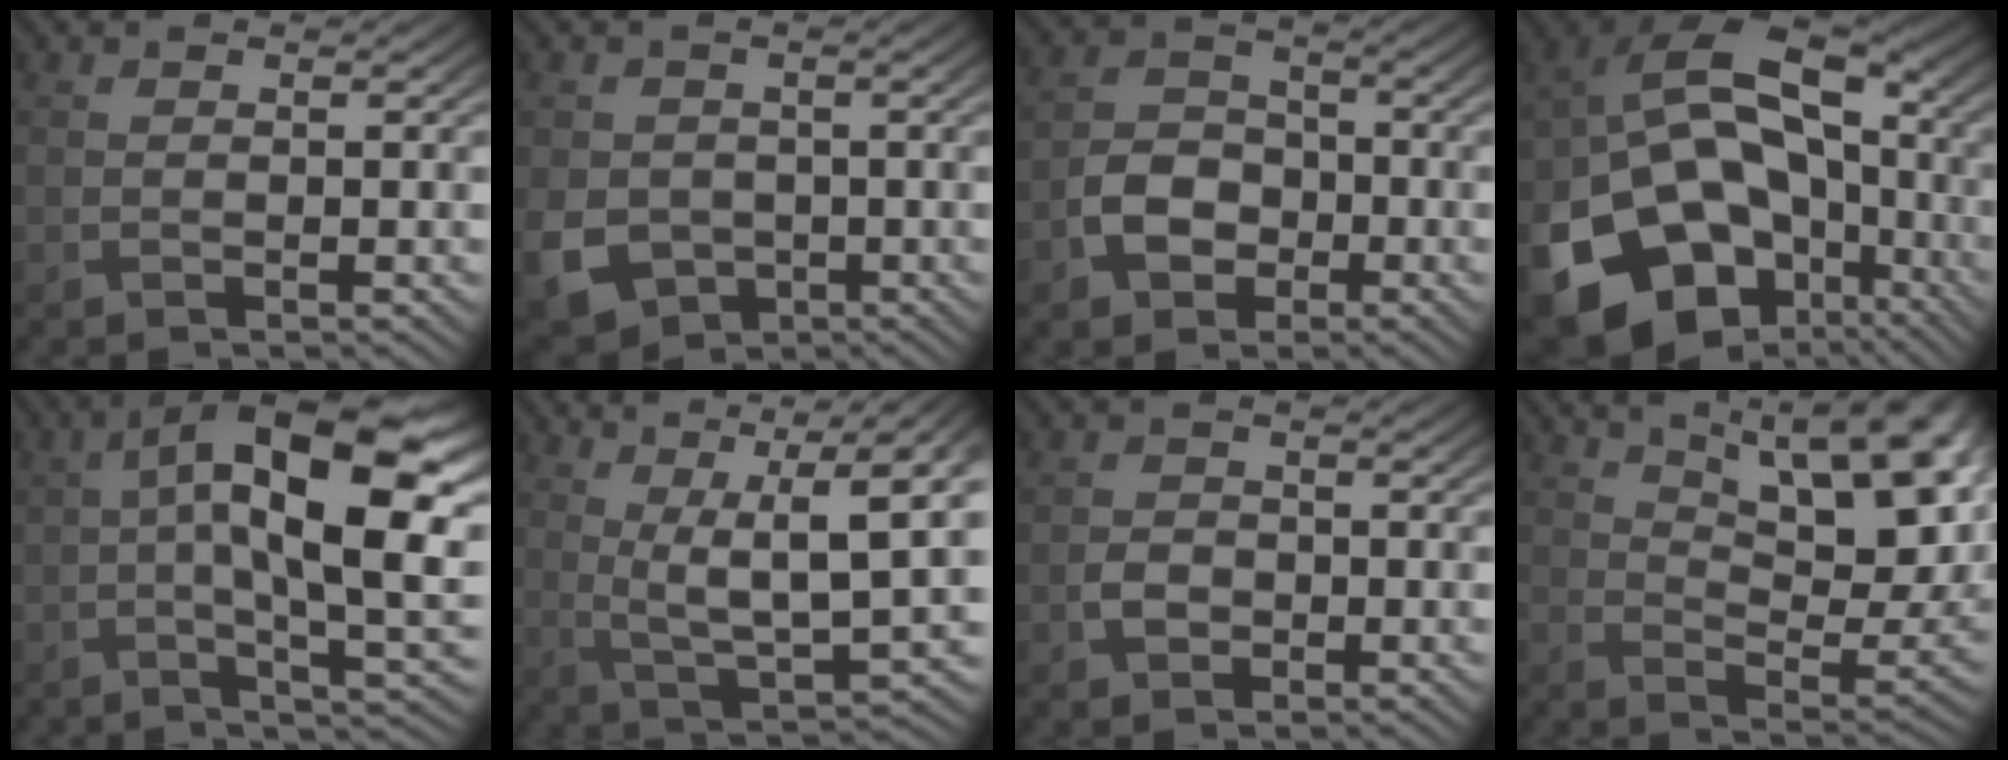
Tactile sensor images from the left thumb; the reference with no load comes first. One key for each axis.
{"total": 7.1, "fx": -2.0, "fy": 5.9, "fz": 3.6, "tx": -0.098, "ty": -0.030, "tz": -0.037}
{"total": 5.6, "fx": -2.4, "fy": 4.2, "fz": 2.8, "tx": -0.057, "ty": 0.003, "tz": -0.054}
{"total": 22.3, "fx": -7.5, "fy": 16.3, "fz": 13.4, "tx": -0.277, "ty": -0.044, "tz": -0.112}
{"total": 15.5, "fx": 1.9, "fy": 5.9, "fz": 14.2, "tx": -0.222, "ty": 0.008, "tz": 0.029}
{"total": 12.6, "fx": 3.4, "fy": 3.8, "fz": 11.5, "tx": -0.210, "ty": 0.012, "tz": 0.068}
{"total": 2.1, "fx": -0.7, "fy": 1.6, "fz": 1.0, "tx": -0.020, "ty": 0.000, "tz": -0.018}
{"total": 15.5, "fx": 7.4, "fy": 6.6, "fz": 11.9, "tx": -0.189, "ty": 0.018, "tz": 0.109}